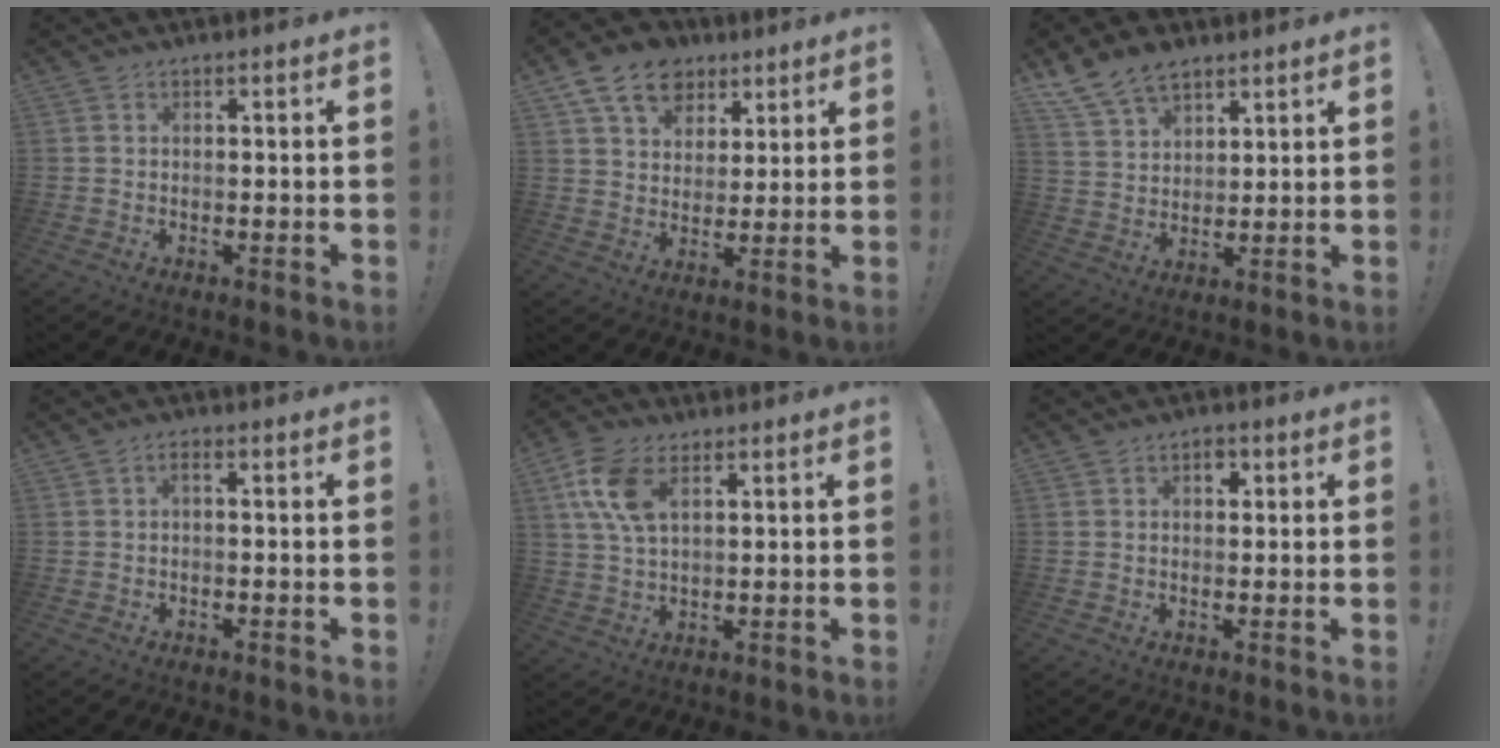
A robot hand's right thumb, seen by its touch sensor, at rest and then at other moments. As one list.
[{"total": 13.8, "force": [7.5, 9.9, 6.0], "torque": [-0.089, -0.038, 0.145]}, {"total": 10.7, "force": [8.0, 5.9, 4.1], "torque": [-0.081, -0.042, 0.158]}, {"total": 1.7, "force": [-0.5, 0.3, 1.6], "torque": [-0.031, 0.007, -0.010]}, {"total": 10.3, "force": [4.2, 5.4, 7.7], "torque": [-0.162, -0.006, 0.079]}, {"total": 2.4, "force": [0.6, 1.8, 1.5], "torque": [-0.010, 0.000, 0.006]}]